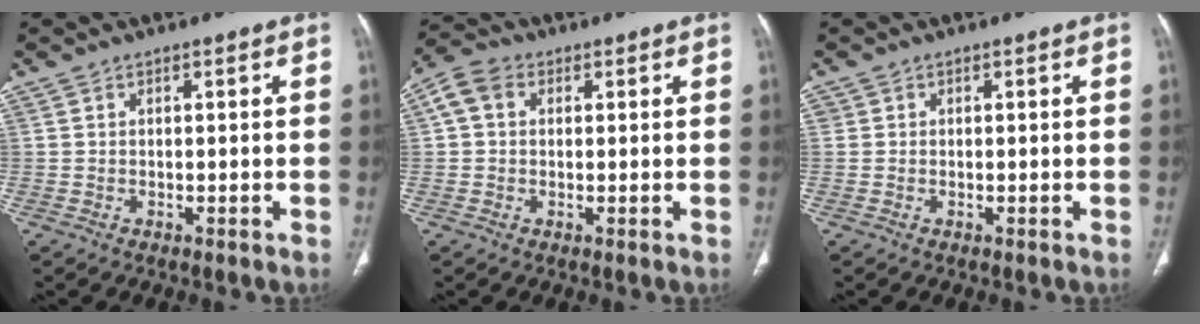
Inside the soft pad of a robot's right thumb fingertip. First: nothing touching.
{"total": 5.1, "force": [1.1, 4.0, 2.9], "torque": [-0.057, 0.017, 0.017]}
{"total": 0.7, "force": [0.2, 0.6, 0.0], "torque": [0.005, 0.003, 0.002]}